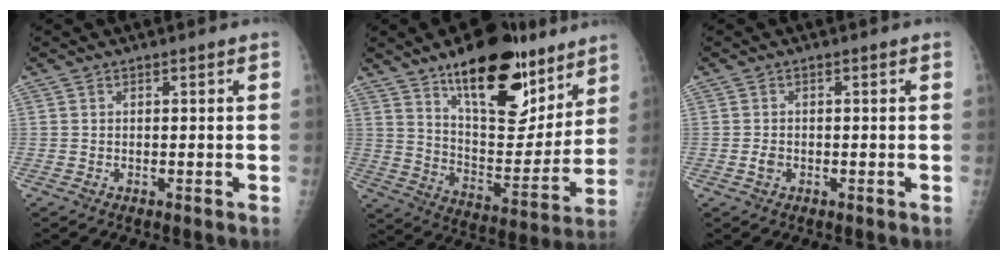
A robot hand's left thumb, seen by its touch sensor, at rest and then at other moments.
{"total": 23.7, "force": [15.0, 10.1, 15.3], "torque": [-0.175, -0.077, 0.236]}
{"total": 1.4, "force": [-0.6, 1.1, 0.7], "torque": [-0.013, 0.004, -0.012]}